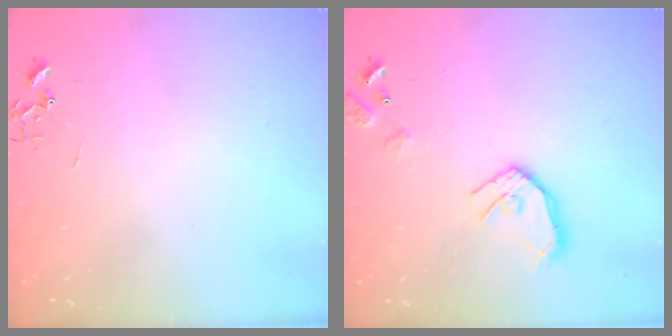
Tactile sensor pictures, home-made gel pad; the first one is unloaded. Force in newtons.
{"total": 12.7, "press": 12.6, "slide": 1.6}